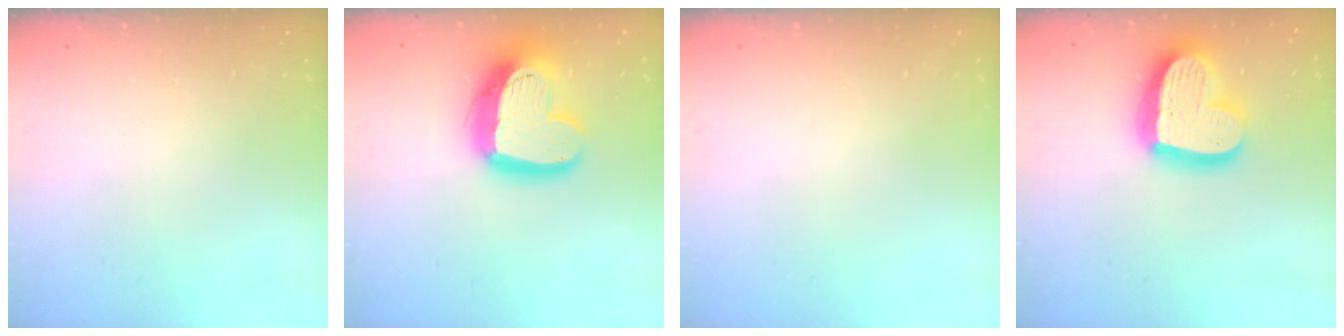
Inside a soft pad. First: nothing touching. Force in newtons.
{"total": 18.8, "press": 18.7, "slide": 1.8}
{"total": 0.0}
{"total": 21.7, "press": 21.6, "slide": 2.0}